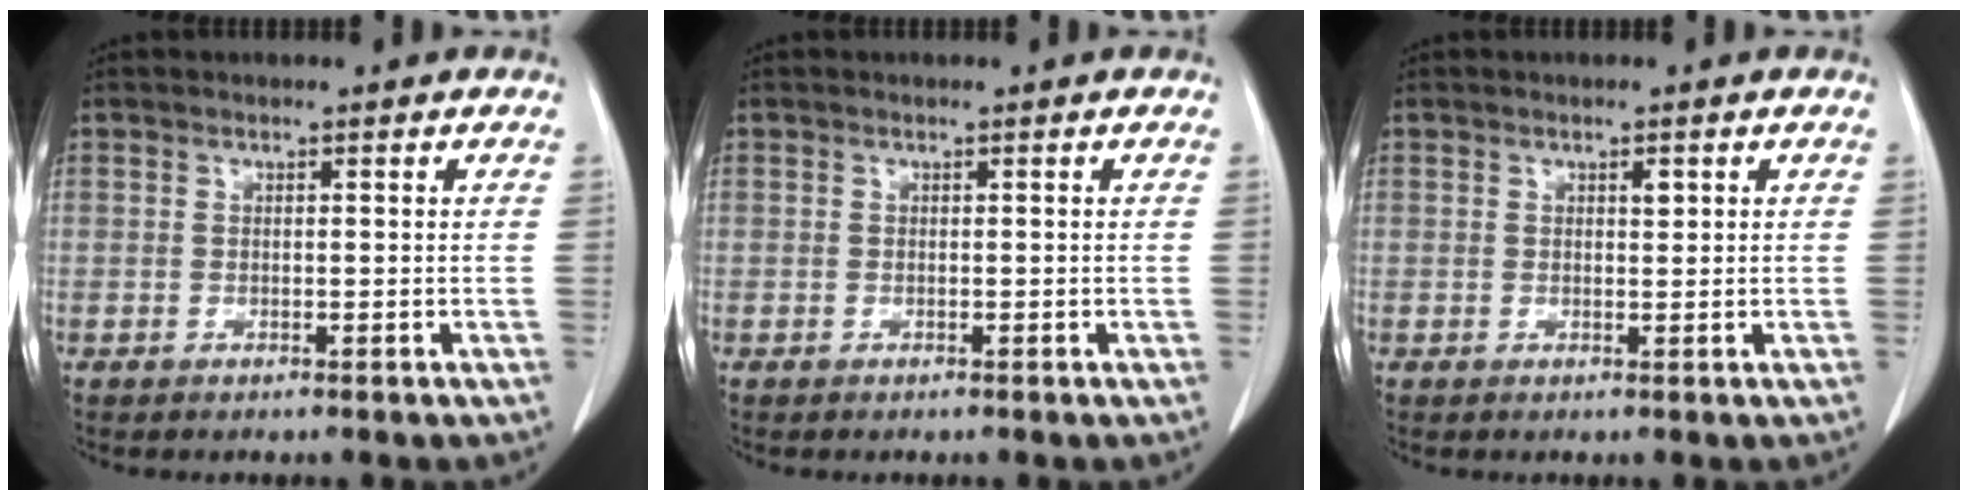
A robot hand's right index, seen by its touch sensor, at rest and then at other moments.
{"total": 0.0}
{"total": 1.1, "force": [0.5, 0.4, 0.9], "torque": [-0.013, -0.001, 0.006]}